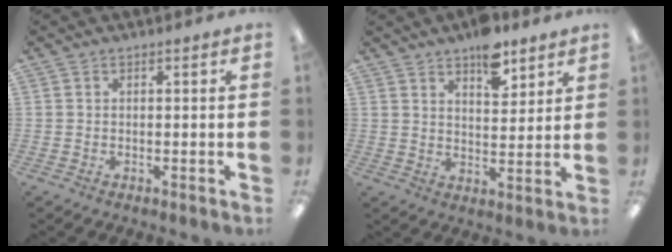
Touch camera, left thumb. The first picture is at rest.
{"total": 8.3, "force": [6.2, 3.8, 4.1], "torque": [-0.043, -0.037, 0.103]}